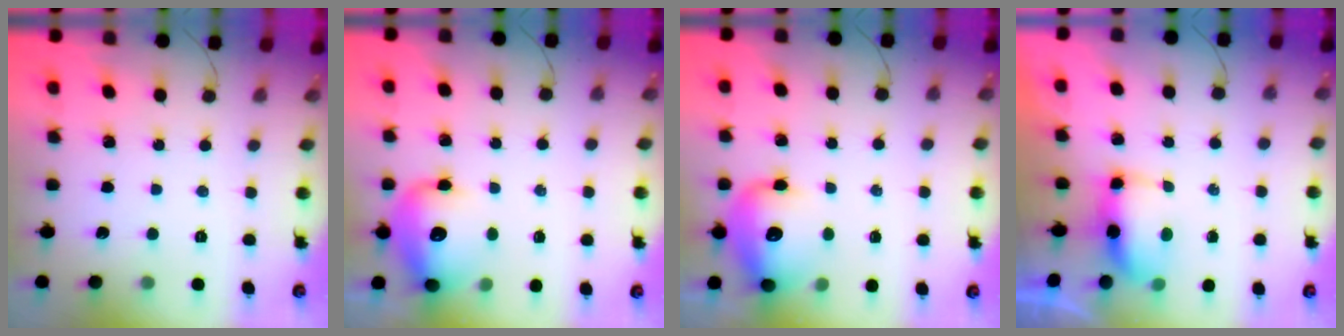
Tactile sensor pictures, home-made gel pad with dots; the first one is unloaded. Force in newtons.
{"total": 13.8, "press": 13.3, "slide": 3.8}
{"total": 13.8, "press": 13.3, "slide": 3.8}
{"total": 6.7, "press": 6.7, "slide": 0.5}